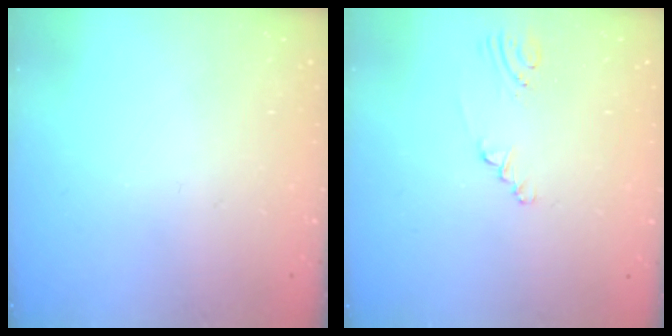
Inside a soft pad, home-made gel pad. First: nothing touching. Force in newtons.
{"total": 2.0, "press": 1.6, "slide": 1.2}